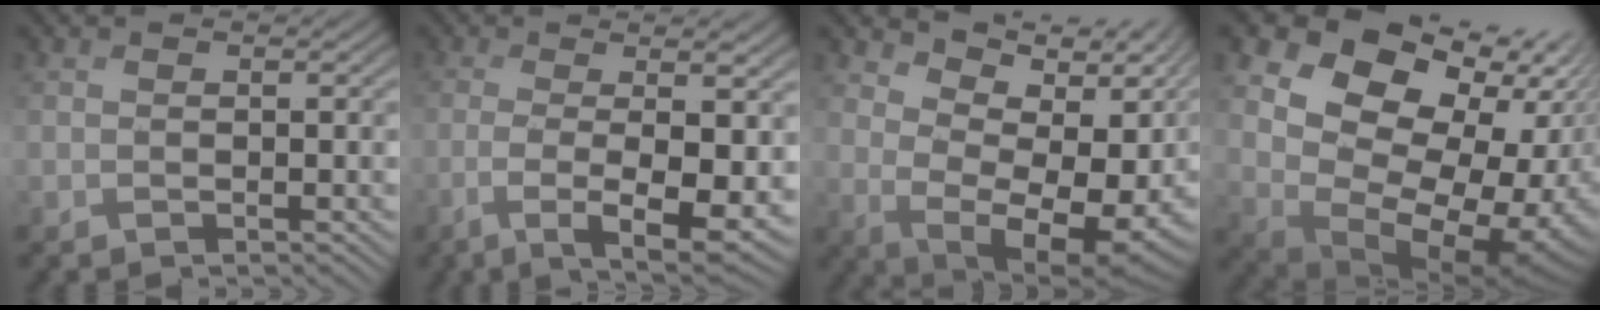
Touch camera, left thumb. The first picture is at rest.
{"total": 9.1, "force": [-2.1, 1.7, 8.7], "torque": [-0.105, -0.005, -0.038]}
{"total": 12.7, "force": [1.9, 5.3, 11.4], "torque": [-0.171, -0.015, 0.049]}
{"total": 17.6, "force": [2.6, 12.6, 12.0], "torque": [-0.205, -0.010, 0.078]}